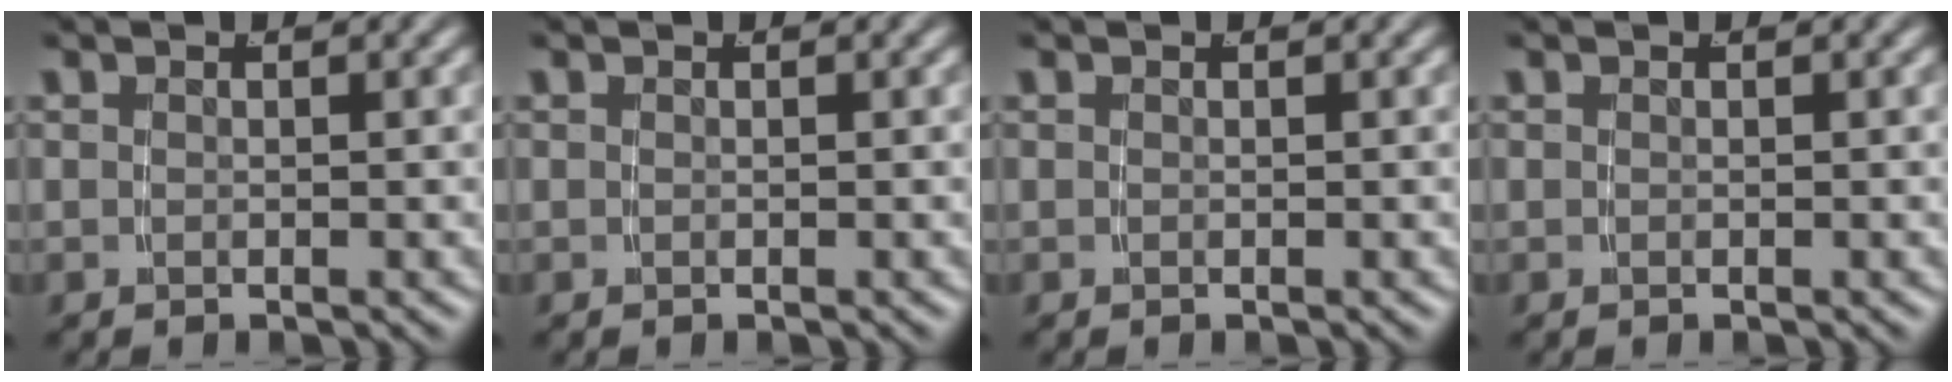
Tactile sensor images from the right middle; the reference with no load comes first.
{"total": 0.0}
{"total": 0.0}
{"total": 0.0}